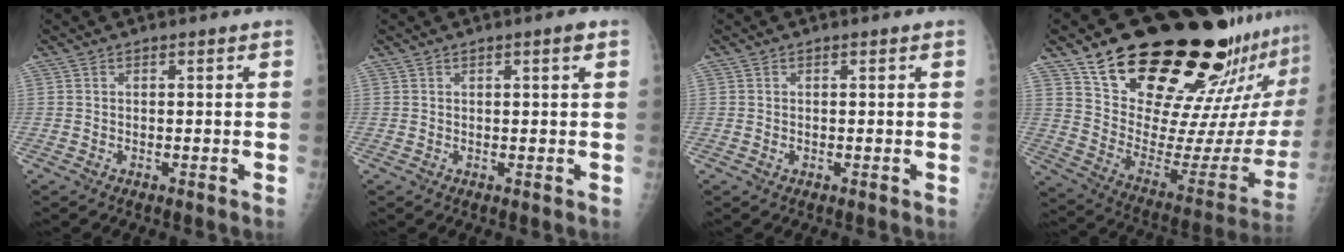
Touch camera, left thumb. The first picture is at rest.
{"total": 1.6, "force": [0.8, 0.1, 1.4], "torque": [-0.022, -0.002, 0.012]}
{"total": 0.6, "force": [0.1, 0.5, 0.3], "torque": [-0.003, -0.001, 0.003]}
{"total": 31.0, "force": [24.0, 8.6, 17.7], "torque": [-0.236, -0.146, 0.353]}